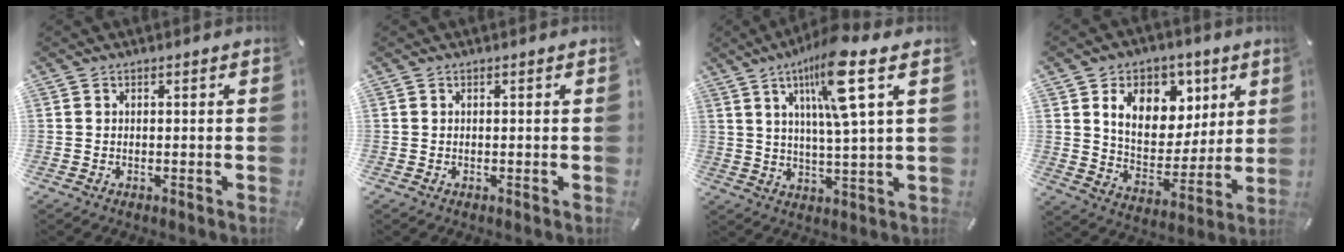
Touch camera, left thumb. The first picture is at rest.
{"total": 0.0}
{"total": 13.2, "force": [6.3, 2.0, 11.5], "torque": [-0.198, -0.015, 0.100]}
{"total": 14.2, "force": [6.9, 10.6, 6.6], "torque": [-0.101, -0.036, 0.126]}